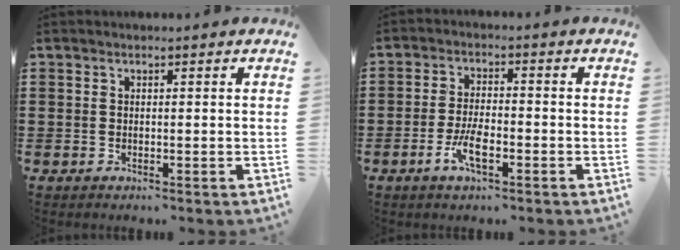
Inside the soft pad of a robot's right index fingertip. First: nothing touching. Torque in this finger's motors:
{"motor_torque": [1.11, 1.03, 0.30, 0.07]}